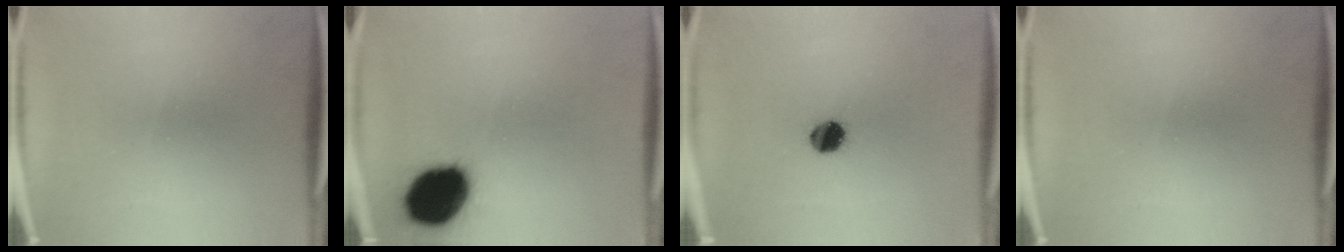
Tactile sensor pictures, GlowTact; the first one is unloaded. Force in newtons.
{"total": 18.1}
{"total": 5.9}
{"total": 0.0}